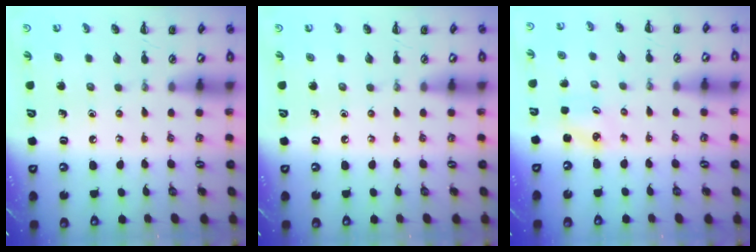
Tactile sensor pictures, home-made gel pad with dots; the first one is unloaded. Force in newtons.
{"total": 0.0}
{"total": 1.9, "press": 1.8, "slide": 0.5}